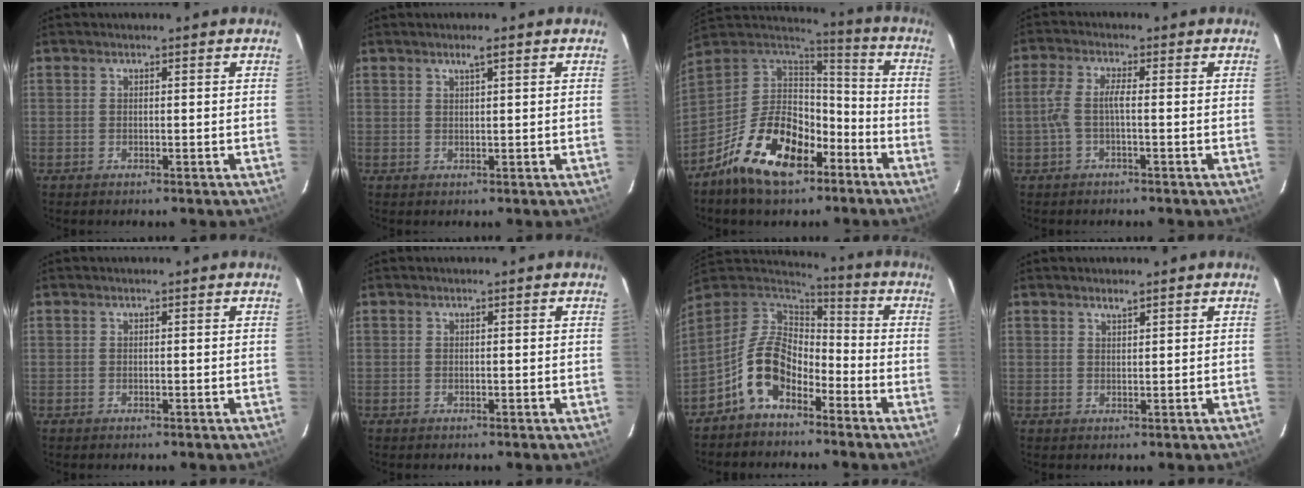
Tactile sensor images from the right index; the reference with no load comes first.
{"total": 1.6, "force": [1.0, 0.1, 1.3], "torque": [-0.024, 0.005, 0.018]}
{"total": 19.1, "force": [-11.1, 9.7, 12.1], "torque": [-0.239, 0.008, -0.191]}
{"total": 3.4, "force": [-1.2, 0.3, 3.2], "torque": [-0.075, 0.005, -0.023]}
{"total": 0.0}
{"total": 0.0}
{"total": 11.1, "force": [-6.1, 6.4, 6.7], "torque": [-0.140, 0.021, -0.120]}
{"total": 1.3, "force": [1.1, 0.2, 0.7], "torque": [-0.012, 0.002, 0.019]}